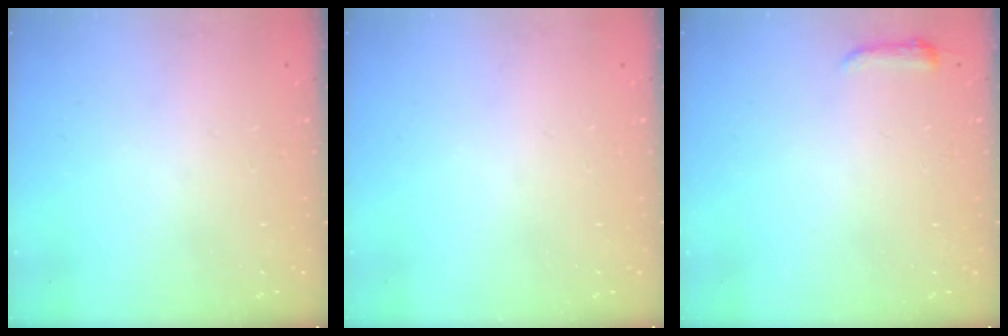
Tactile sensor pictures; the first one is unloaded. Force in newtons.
{"total": 8.9, "press": 3.1, "slide": 8.3}
{"total": 3.6, "press": 3.5, "slide": 0.6}